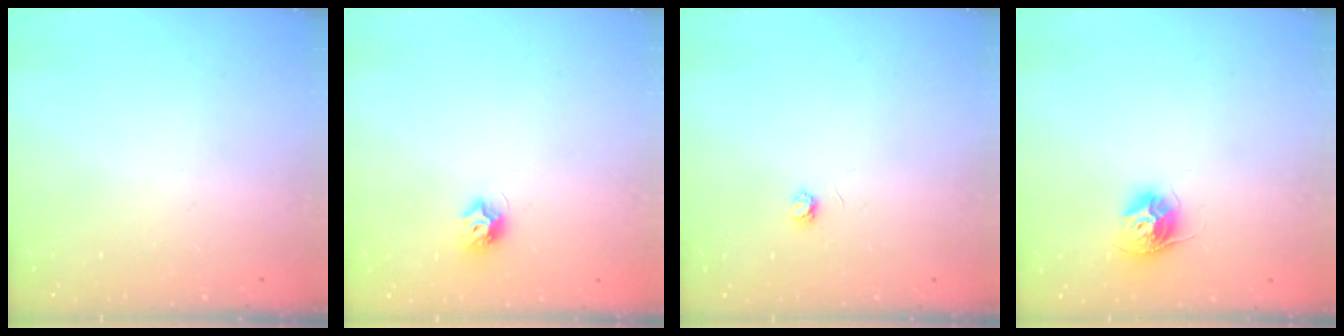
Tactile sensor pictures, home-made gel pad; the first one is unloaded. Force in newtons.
{"total": 7.1, "press": 7.1, "slide": 0.5}
{"total": 2.9, "press": 2.9, "slide": 0.3}
{"total": 10.5, "press": 10.4, "slide": 0.8}